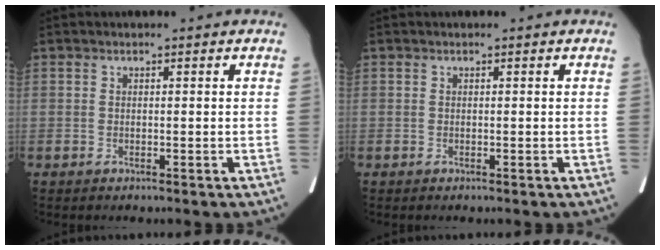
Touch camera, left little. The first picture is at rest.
{"total": 0.0}